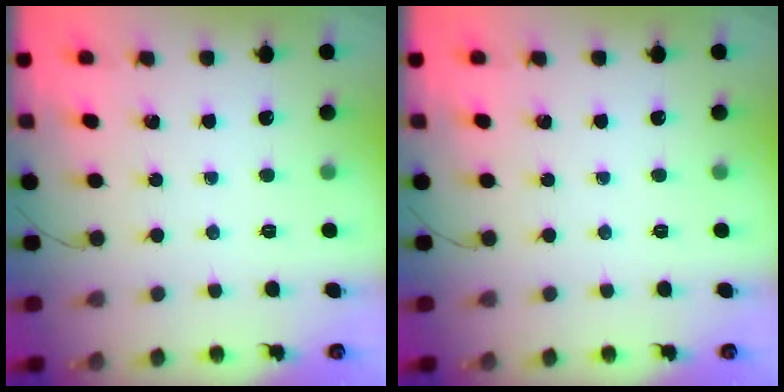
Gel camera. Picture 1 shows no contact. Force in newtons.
{"total": 0.0}